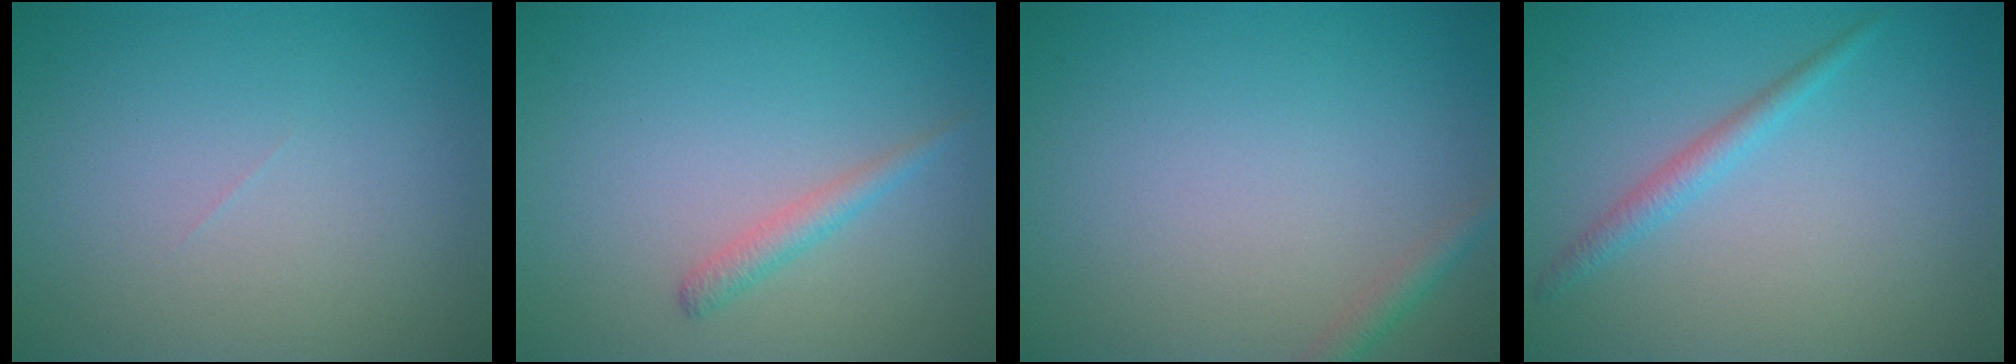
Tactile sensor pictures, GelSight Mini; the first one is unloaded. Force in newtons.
{"total": 1.4, "press": 1.4, "slide": 0.2}
{"total": 1.3, "press": 1.3, "slide": 0.1}
{"total": 1.6, "press": 1.6, "slide": 0.1}